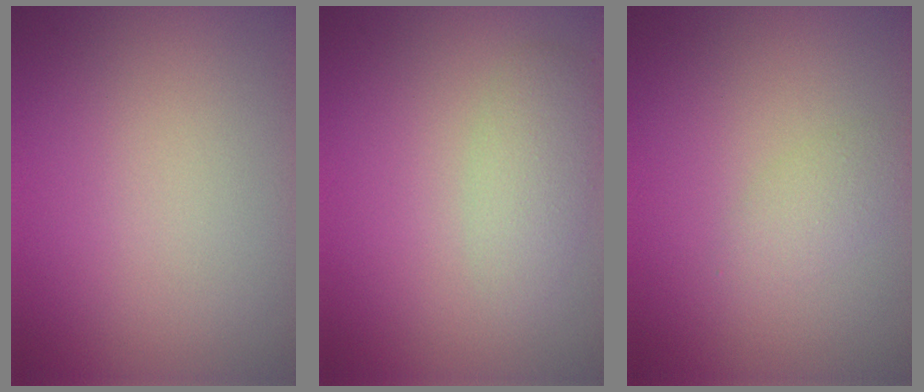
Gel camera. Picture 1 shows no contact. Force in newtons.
{"total": 2.3, "press": 2.3, "slide": 0.1}
{"total": 1.5, "press": 1.5, "slide": 0.1}